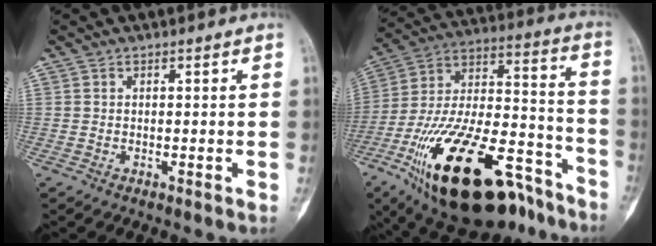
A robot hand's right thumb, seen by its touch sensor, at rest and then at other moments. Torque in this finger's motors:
{"motor_torque": [2.74, 1.24, 1.87, -0.91, 0.70]}